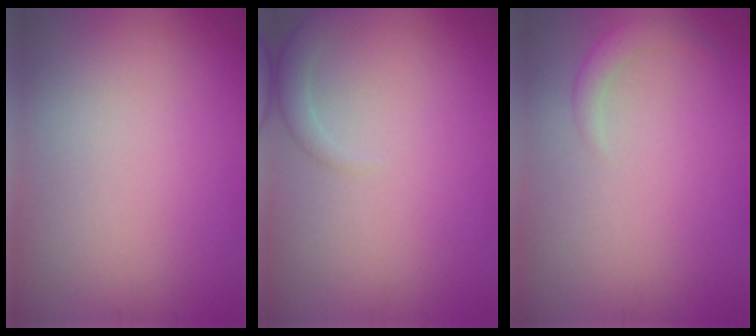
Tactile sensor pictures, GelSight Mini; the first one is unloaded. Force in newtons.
{"total": 1.6, "press": 1.6, "slide": 0.0}
{"total": 1.5, "press": 1.5, "slide": 0.1}